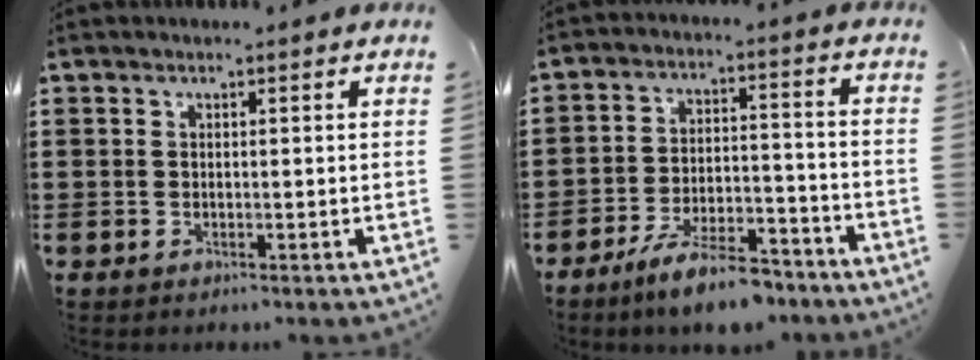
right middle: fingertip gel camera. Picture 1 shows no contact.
{"total": 9.3, "force": [-8.1, 1.8, 4.1], "torque": [-0.072, 0.022, -0.151]}